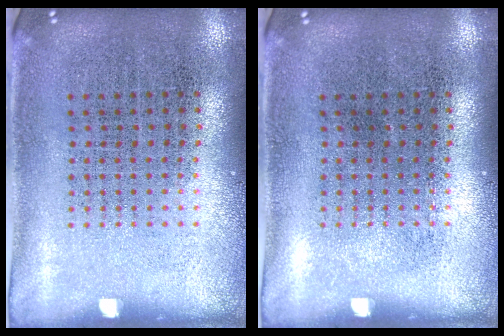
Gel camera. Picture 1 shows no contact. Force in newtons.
{"total": 0.0}